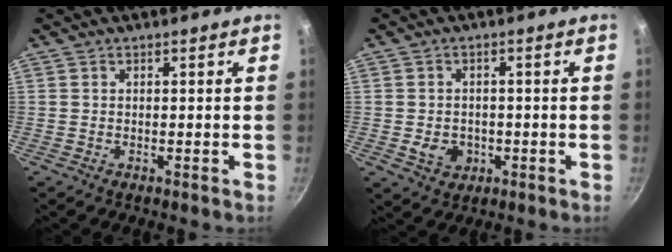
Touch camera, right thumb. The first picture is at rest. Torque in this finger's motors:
{"motor_torque": [0.38, 0.24, -0.27, 0.16, 0.00]}